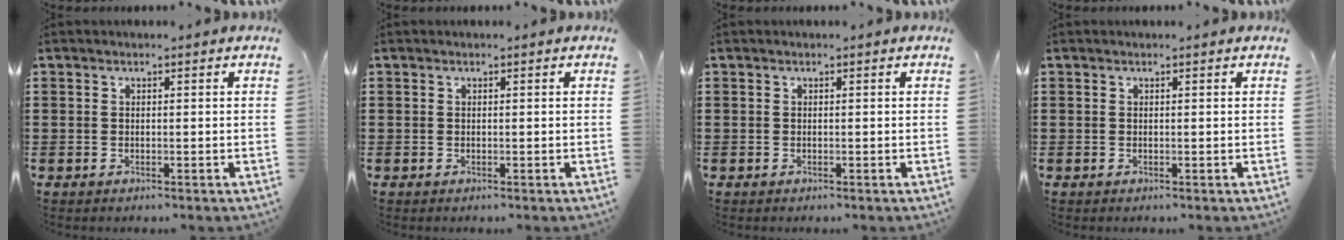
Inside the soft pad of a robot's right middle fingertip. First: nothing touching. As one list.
[{"total": 0.0}, {"total": 0.0}, {"total": 0.0}]